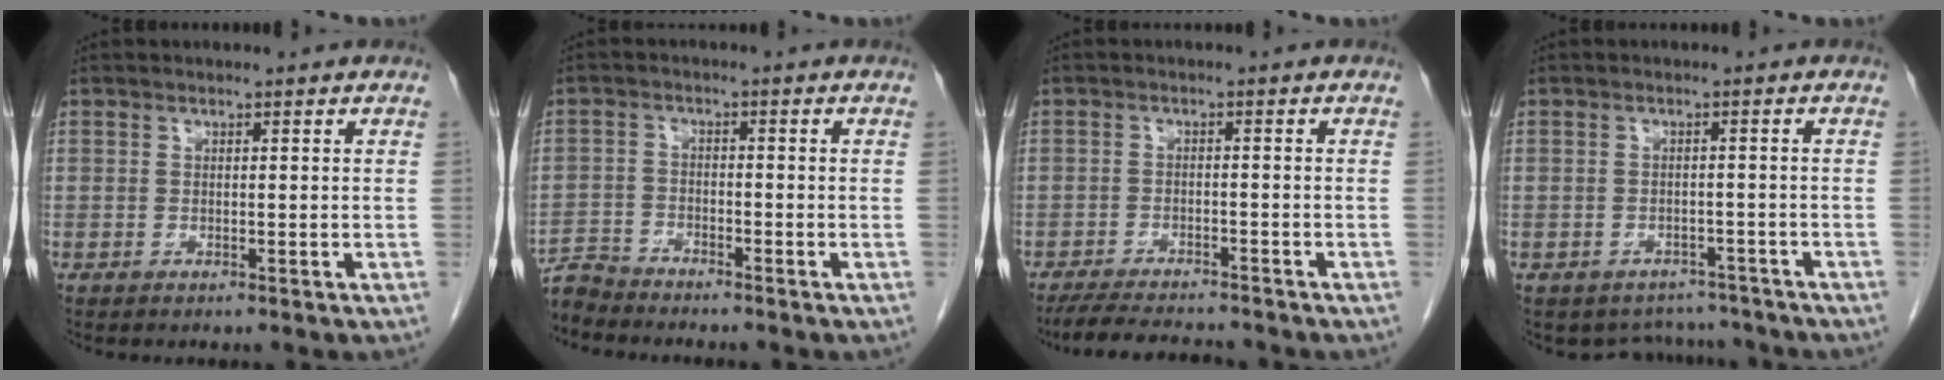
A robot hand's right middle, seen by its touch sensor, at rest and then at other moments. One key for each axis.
{"total": 4.2, "fx": -4.1, "fy": -0.2, "fz": -0.5, "tx": 0.010, "ty": -0.012, "tz": -0.080}
{"total": 8.2, "fx": -7.5, "fy": 1.0, "fz": 3.1, "tx": -0.050, "ty": -0.013, "tz": -0.118}
{"total": 6.1, "fx": -5.4, "fy": 2.8, "fz": -0.2, "tx": 0.012, "ty": 0.019, "tz": -0.064}